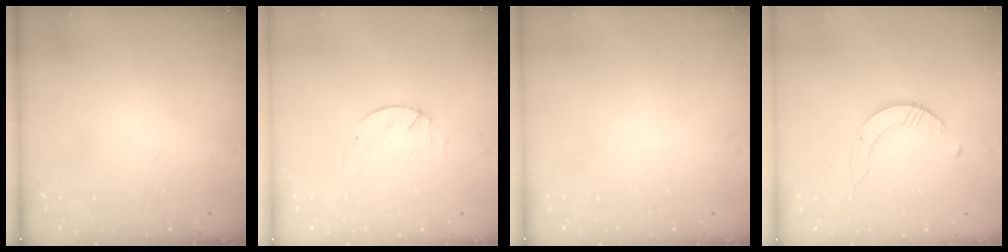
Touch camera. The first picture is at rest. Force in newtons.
{"total": 1.7, "press": 1.7, "slide": 0.2}
{"total": 0.0}
{"total": 1.6, "press": 1.6, "slide": 0.2}